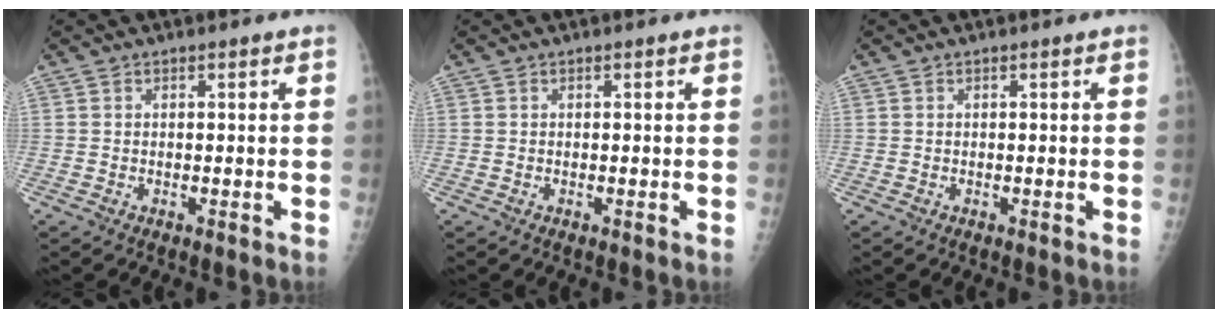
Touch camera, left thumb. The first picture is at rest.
{"total": 0.0}
{"total": 0.0}